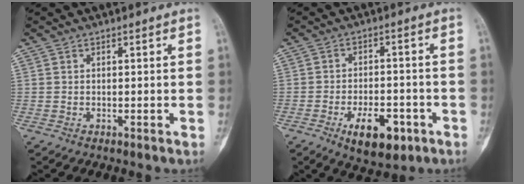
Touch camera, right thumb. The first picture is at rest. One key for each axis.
{"total": 9.9, "fx": -4.7, "fy": 4.9, "fz": 7.2, "tx": -0.095, "ty": 0.019, "tz": -0.064}